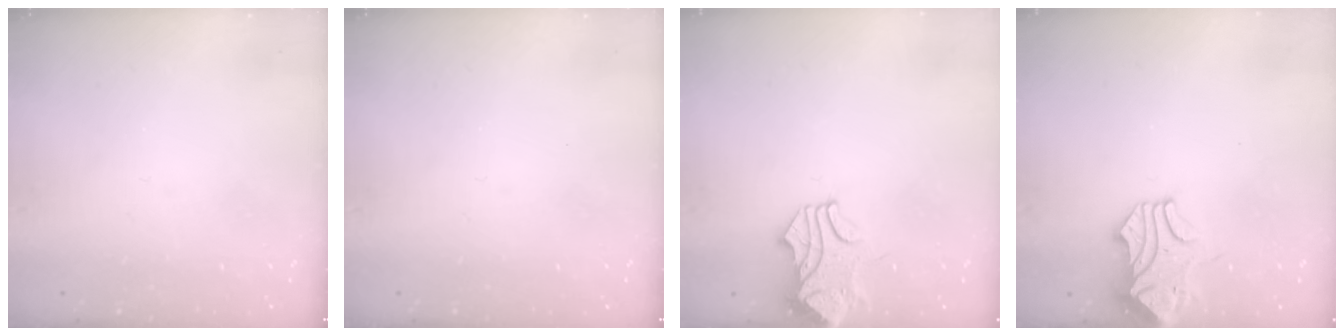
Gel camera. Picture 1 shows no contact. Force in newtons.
{"total": 0.0}
{"total": 1.9, "press": 1.7, "slide": 0.8}
{"total": 0.0}